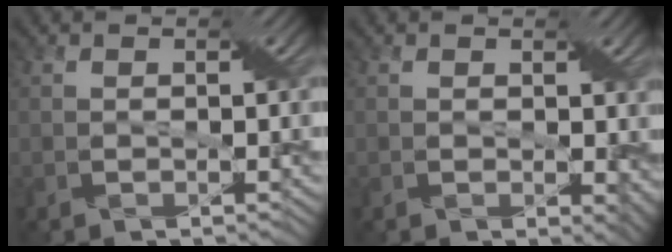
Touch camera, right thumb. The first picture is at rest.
{"total": 2.3, "force": [0.6, 1.6, 1.5], "torque": [-0.020, -0.009, 0.011]}